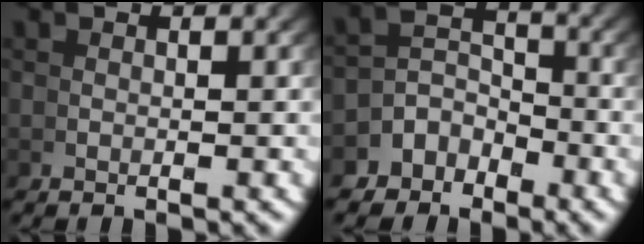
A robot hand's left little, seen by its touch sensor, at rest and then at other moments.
{"total": 4.7, "force": [-2.0, 3.7, 2.0], "torque": [-0.029, -0.009, -0.040]}